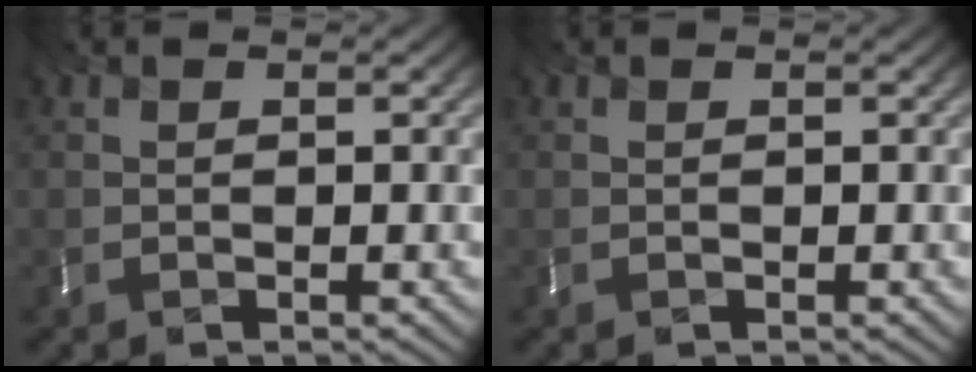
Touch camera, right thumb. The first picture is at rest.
{"total": 0.0}